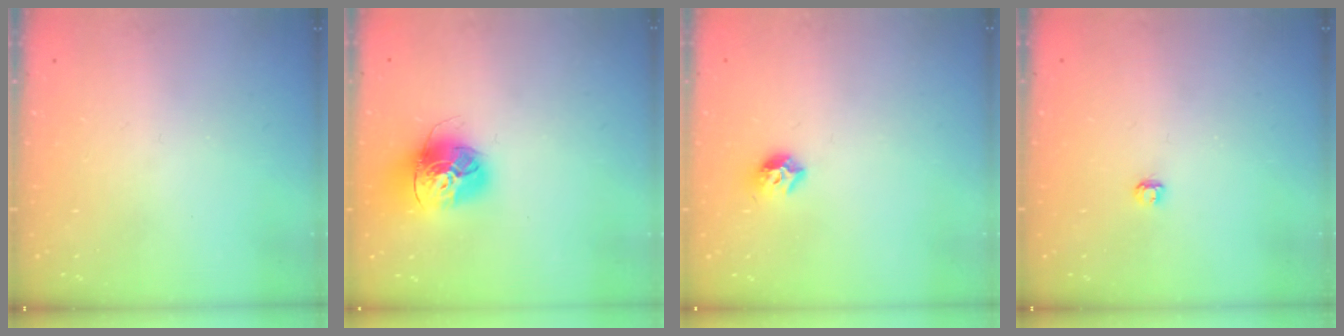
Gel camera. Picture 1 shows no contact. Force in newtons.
{"total": 15.7, "press": 15.6, "slide": 1.6}
{"total": 7.9, "press": 7.9, "slide": 0.7}
{"total": 2.9, "press": 2.9, "slide": 0.3}